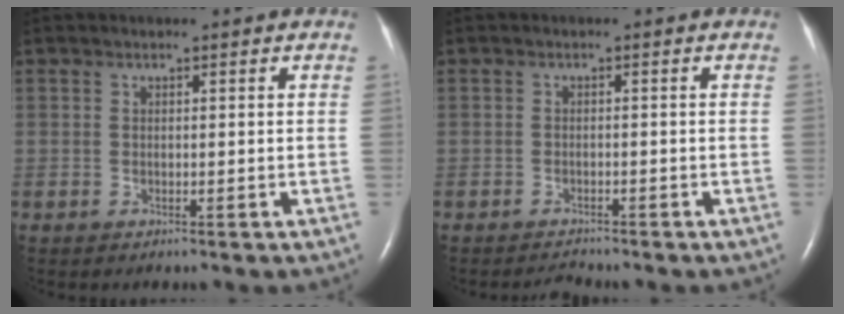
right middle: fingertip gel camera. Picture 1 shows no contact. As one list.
[{"total": 1.4, "force": [-1.4, 0.1, -0.2], "torque": [-0.002, -0.009, -0.020]}]